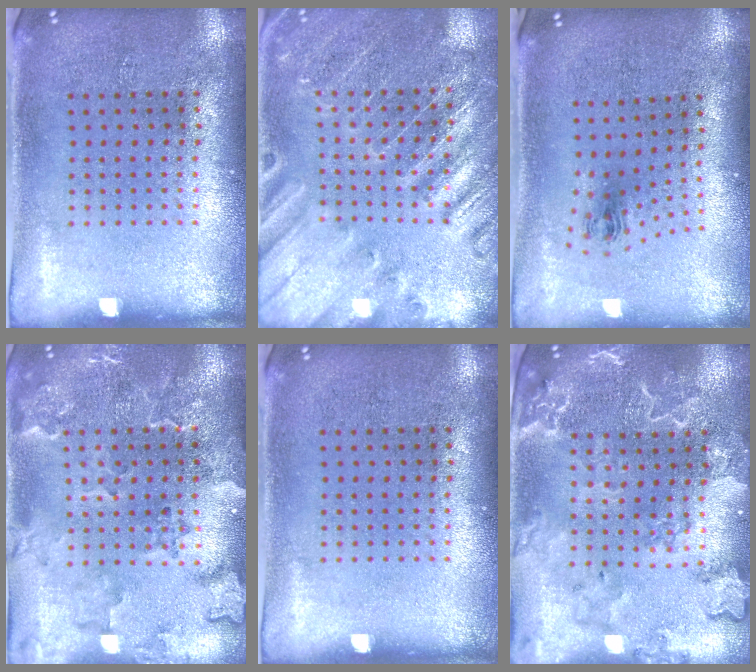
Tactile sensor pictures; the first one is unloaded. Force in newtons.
{"total": 2.6, "press": 2.6, "slide": 0.2}
{"total": 1.0, "press": 0.4, "slide": 0.9}
{"total": 2.4, "press": 2.2, "slide": 0.9}
{"total": 0.0}
{"total": 2.7, "press": 2.5, "slide": 1.0}